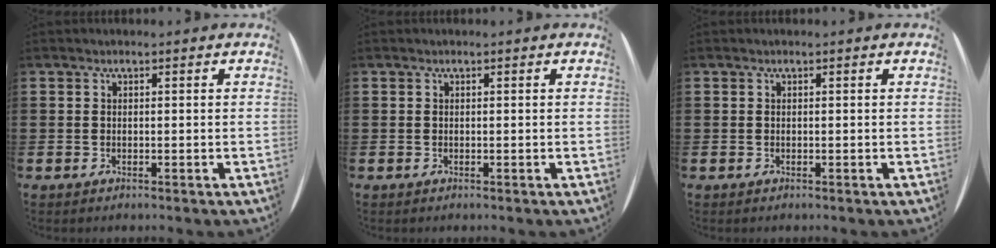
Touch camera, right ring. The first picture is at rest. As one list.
[{"total": 0.0}, {"total": 0.0}]